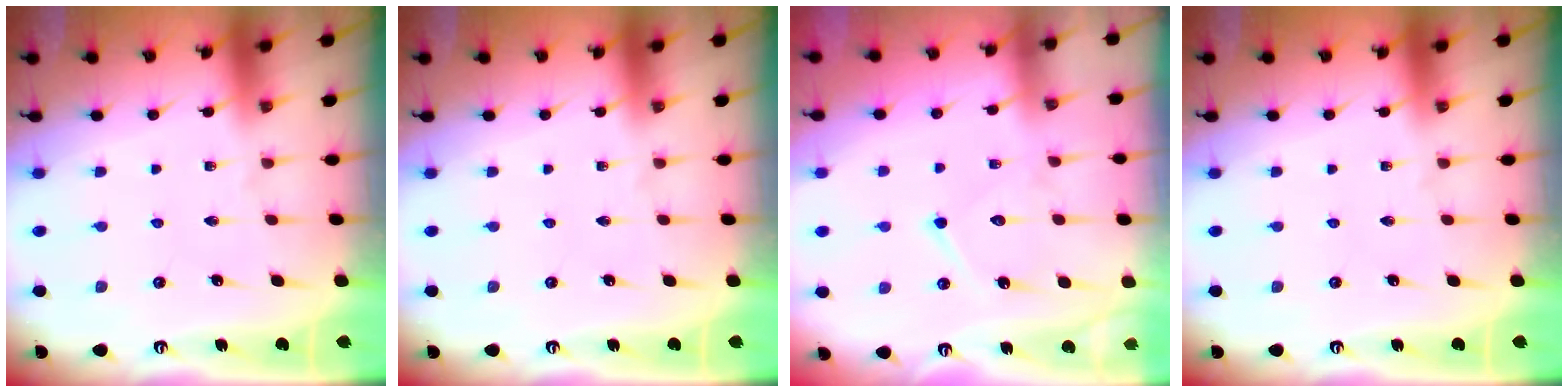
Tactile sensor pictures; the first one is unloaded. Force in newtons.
{"total": 0.0}
{"total": 9.1, "press": 9.1, "slide": 0.8}
{"total": 0.0}